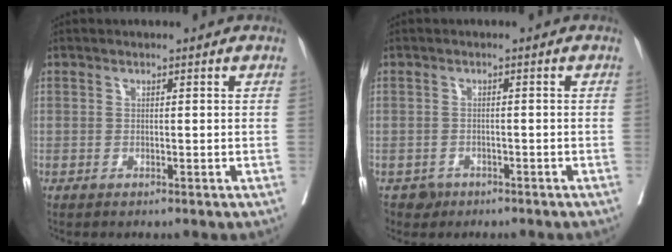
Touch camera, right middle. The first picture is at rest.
{"total": 2.1, "force": [-1.4, 1.5, 0.0], "torque": [-0.002, 0.006, -0.021]}